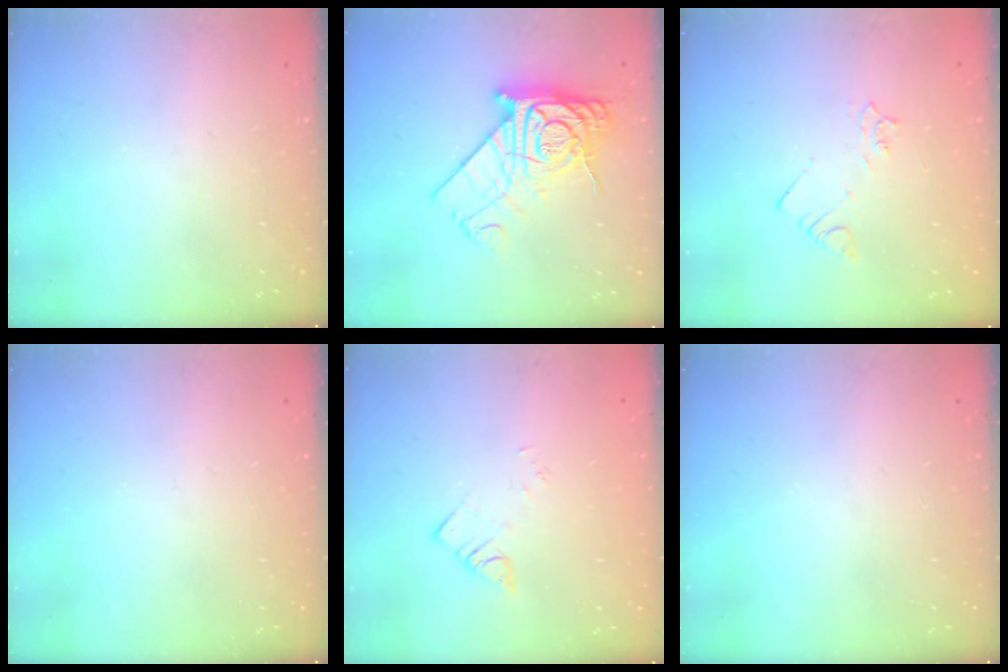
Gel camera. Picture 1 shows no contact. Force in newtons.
{"total": 16.7, "press": 16.6, "slide": 1.5}
{"total": 3.2, "press": 3.2, "slide": 0.4}
{"total": 0.0}
{"total": 2.2, "press": 2.1, "slide": 0.4}
{"total": 0.0}